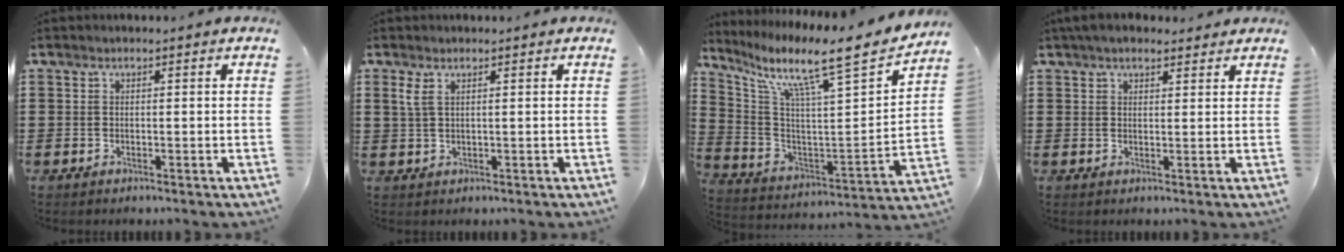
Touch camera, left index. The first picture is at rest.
{"total": 1.8, "force": [0.8, 0.5, 1.6], "torque": [-0.042, -0.001, 0.012]}
{"total": 9.9, "force": [7.9, 0.6, 5.9], "torque": [-0.125, -0.072, 0.115]}
{"total": 3.3, "force": [2.7, 1.3, 1.2], "torque": [-0.030, 0.006, 0.052]}